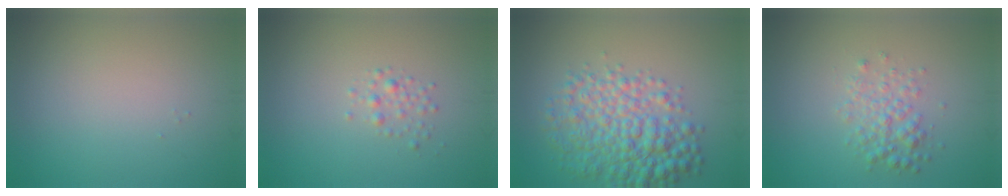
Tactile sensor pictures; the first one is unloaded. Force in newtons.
{"total": 1.2, "press": 1.2, "slide": 0.1}
{"total": 6.9, "press": 6.9, "slide": 0.1}
{"total": 2.5, "press": 2.5, "slide": 0.0}